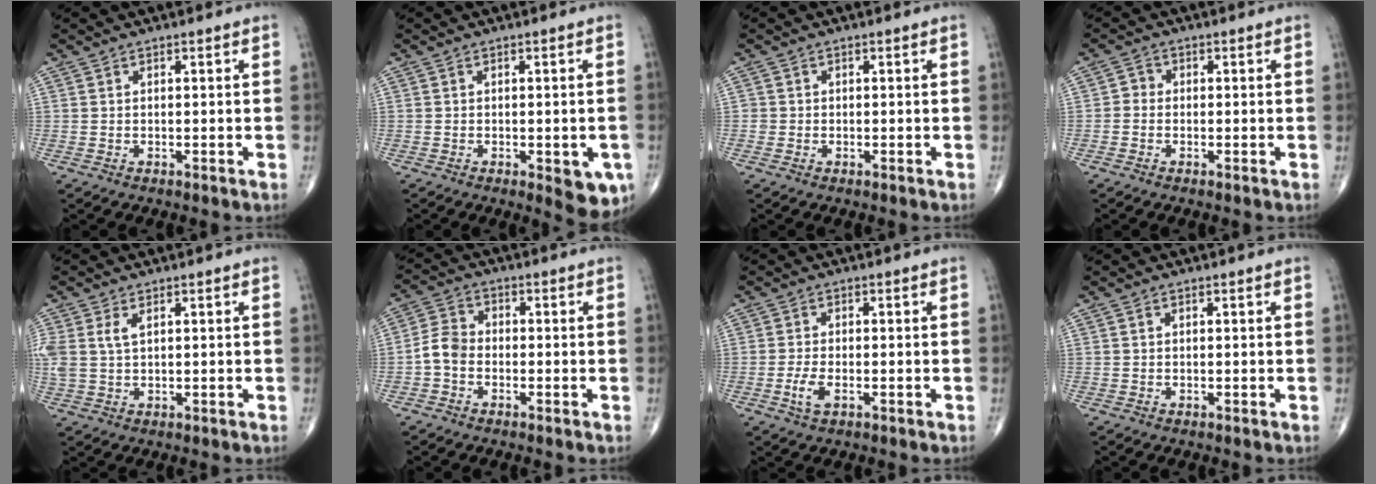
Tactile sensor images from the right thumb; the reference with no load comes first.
{"total": 6.7, "force": [-2.4, 2.7, 5.7], "torque": [-0.050, -0.007, -0.023]}
{"total": 1.0, "force": [-0.2, 0.9, 0.0], "torque": [0.008, 0.006, -0.007]}
{"total": 1.8, "force": [-0.5, 1.5, 0.8], "torque": [-0.003, 0.005, -0.019]}
{"total": 4.8, "force": [1.6, 2.6, 3.6], "torque": [-0.093, 0.010, 0.036]}
{"total": 4.8, "force": [-1.6, 3.6, 2.8], "torque": [-0.049, 0.018, -0.042]}
{"total": 3.2, "force": [-1.1, 1.4, 2.6], "torque": [-0.062, 0.001, -0.021]}
{"total": 0.0}